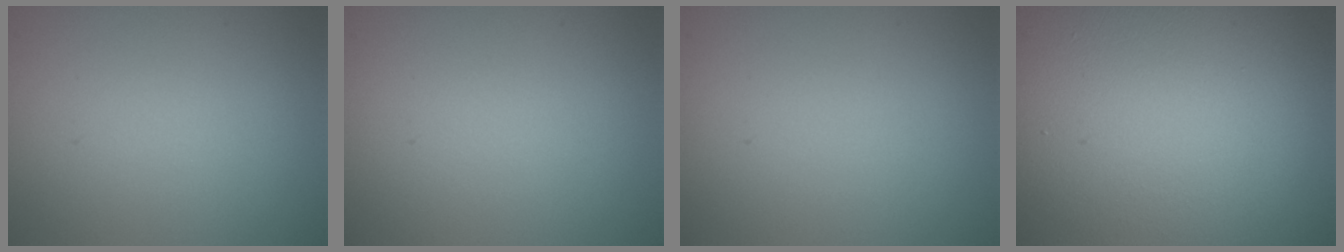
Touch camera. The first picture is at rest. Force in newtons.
{"total": 0.0}
{"total": 0.0}
{"total": 26.4, "press": 26.3, "slide": 1.2}